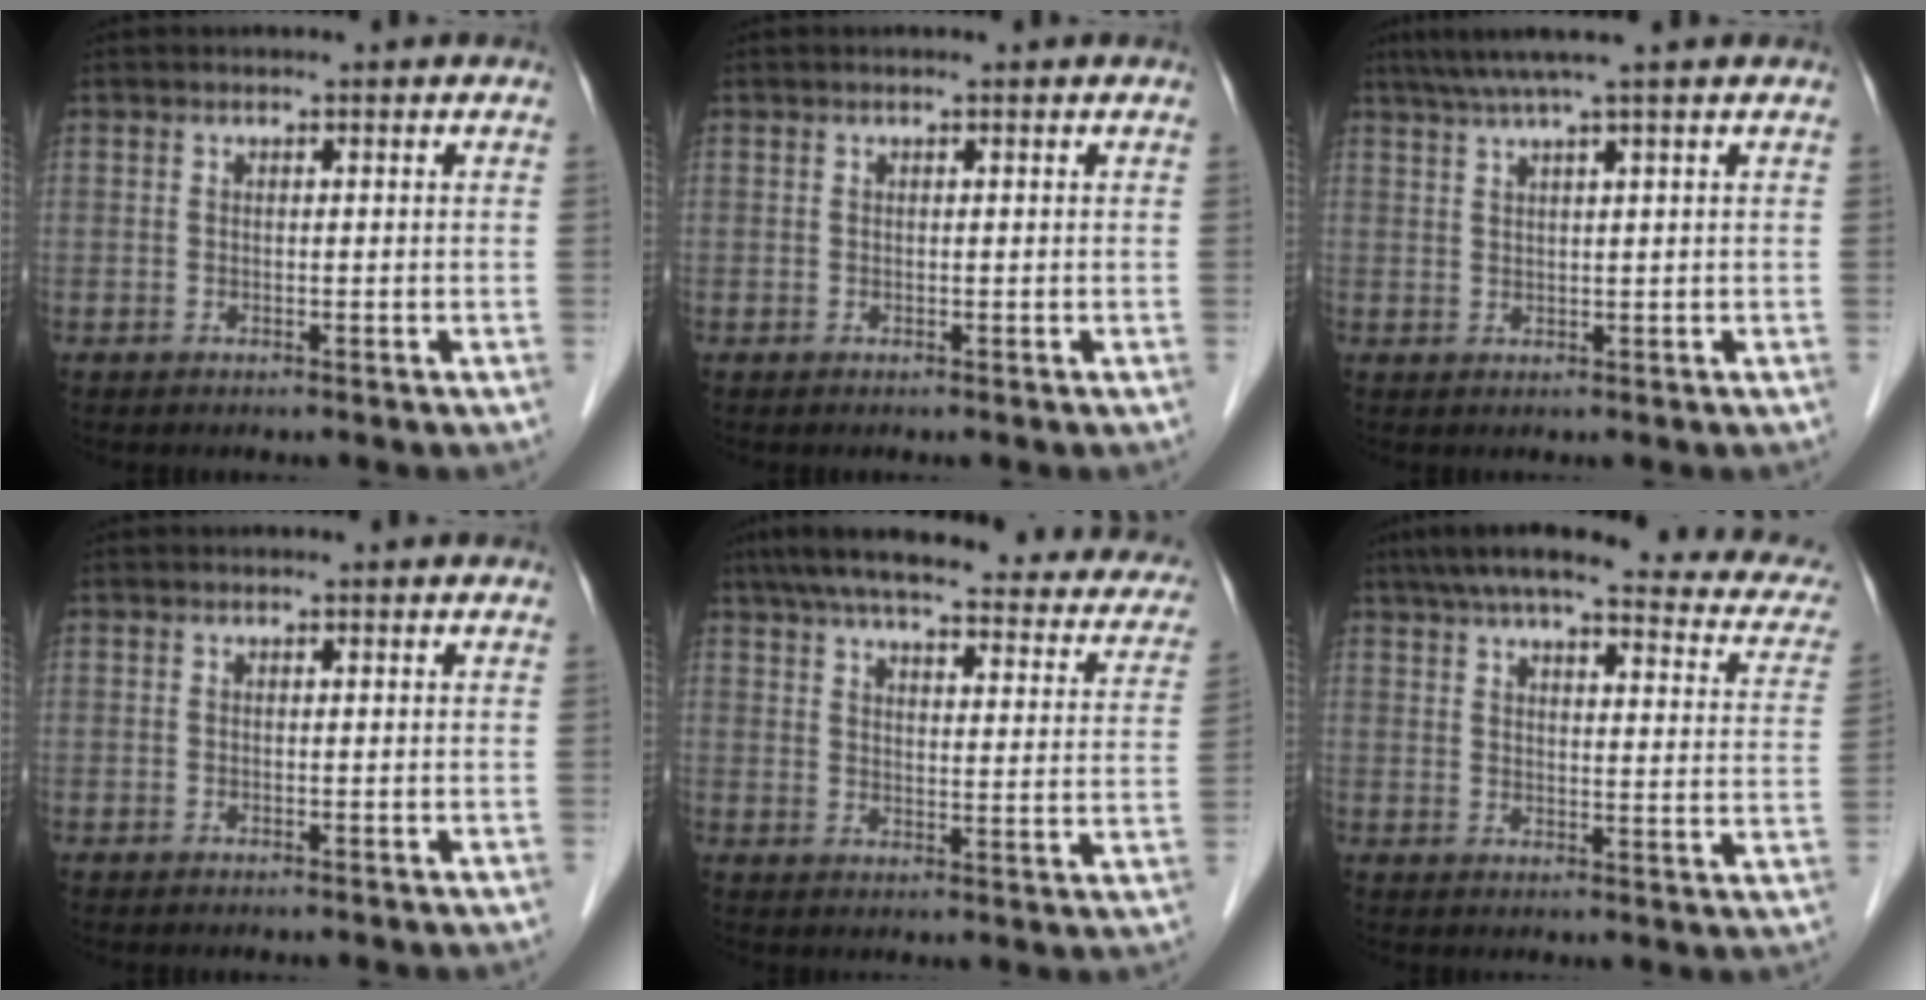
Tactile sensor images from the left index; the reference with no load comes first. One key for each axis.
{"total": 0.5, "fx": 0.4, "fy": 0.0, "fz": 0.2, "tx": -0.008, "ty": 0.007, "tz": 0.008}
{"total": 5.7, "fx": 4.4, "fy": -1.3, "fz": 3.4, "tx": -0.056, "ty": 0.024, "tz": 0.078}
{"total": 0.0}
{"total": 28.9, "fx": 23.7, "fy": 6.4, "fz": 15.2, "tx": -0.223, "ty": 0.014, "tz": 0.282}
{"total": 25.7, "fx": 21.2, "fy": 4.7, "fz": 13.7, "tx": -0.191, "ty": 0.015, "tz": 0.250}